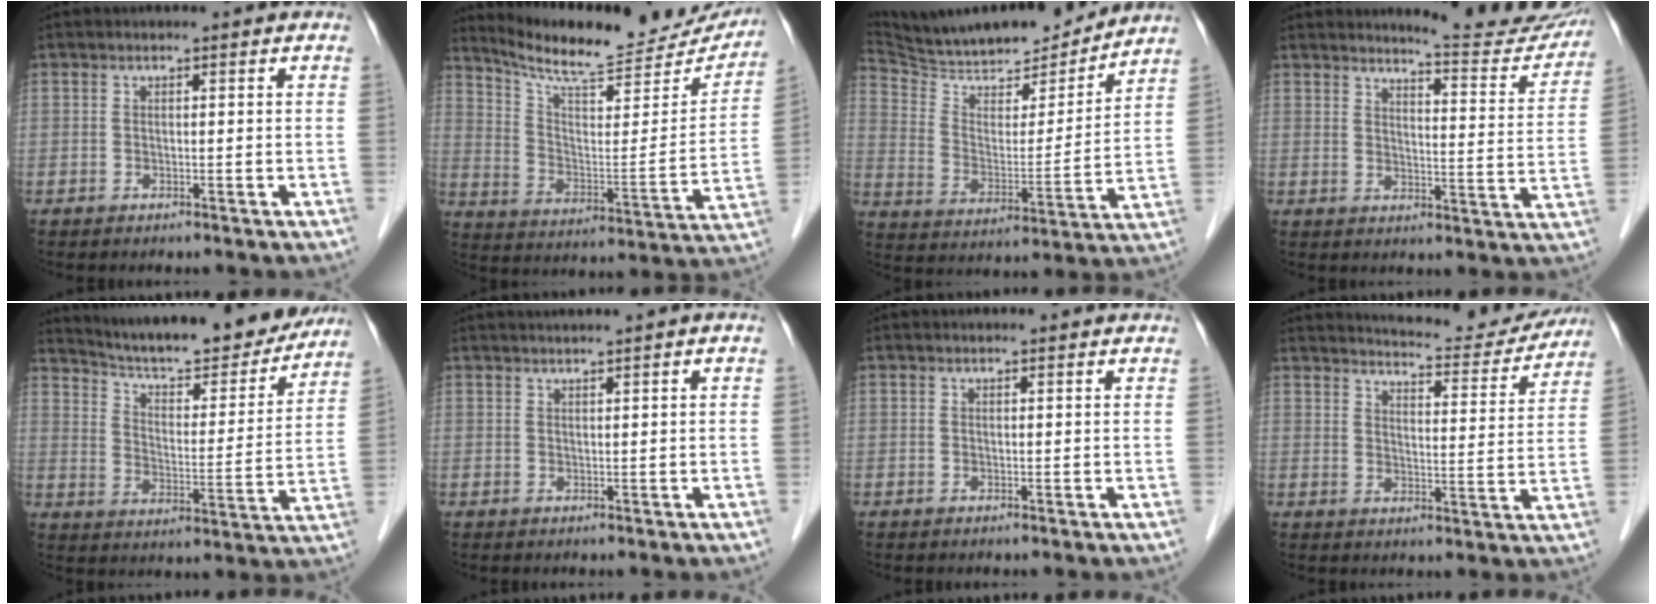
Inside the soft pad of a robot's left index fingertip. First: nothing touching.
{"total": 21.9, "force": [20.2, 4.1, 7.5], "torque": [-0.111, -0.047, 0.279]}
{"total": 19.8, "force": [18.5, 3.2, 6.4], "torque": [-0.107, -0.011, 0.291]}
{"total": 12.6, "force": [12.3, 1.0, 2.7], "torque": [-0.024, -0.062, 0.136]}
{"total": 22.2, "force": [20.1, 3.9, 8.6], "torque": [-0.131, -0.021, 0.275]}
{"total": 2.0, "force": [1.5, -0.5, 1.2], "torque": [-0.017, 0.011, 0.030]}
{"total": 0.9, "force": [0.9, 0.1, 0.0], "torque": [-0.010, 0.002, 0.009]}
{"total": 13.8, "force": [13.3, 1.6, 3.2], "torque": [-0.042, -0.025, 0.162]}